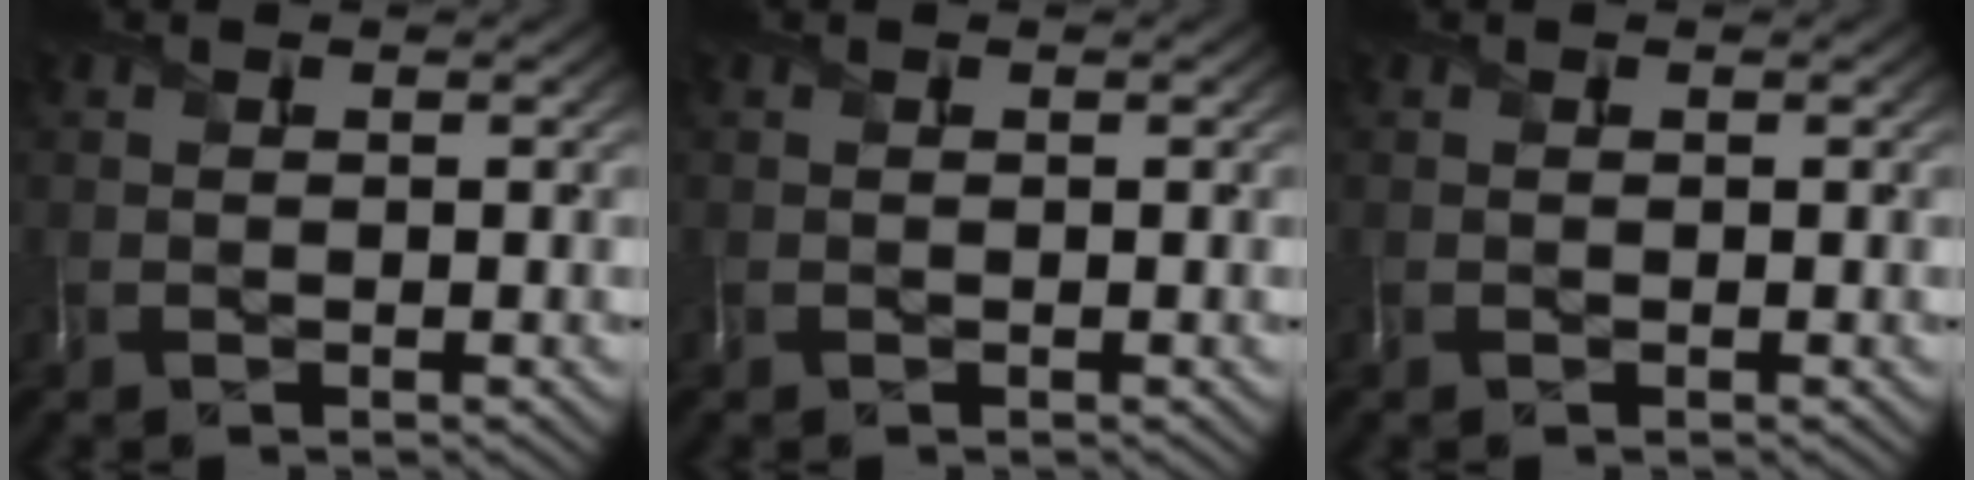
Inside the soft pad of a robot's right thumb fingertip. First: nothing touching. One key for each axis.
{"total": 0.0}
{"total": 0.0}